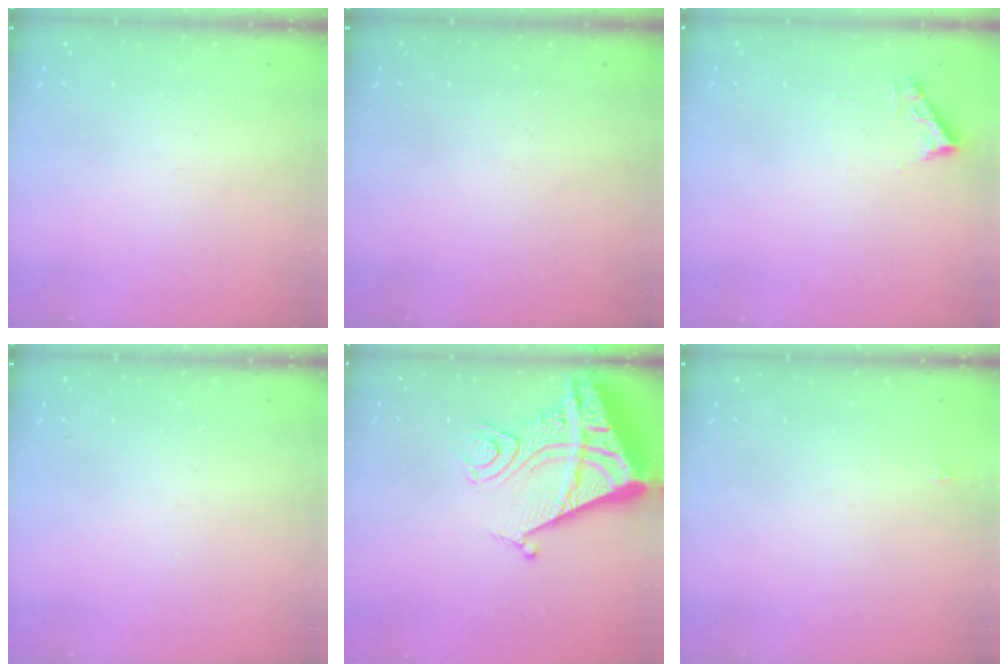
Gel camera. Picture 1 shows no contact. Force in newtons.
{"total": 0.0}
{"total": 2.7, "press": 2.7, "slide": 0.3}
{"total": 0.0}
{"total": 14.0, "press": 13.9, "slide": 1.8}
{"total": 1.8, "press": 1.7, "slide": 0.1}